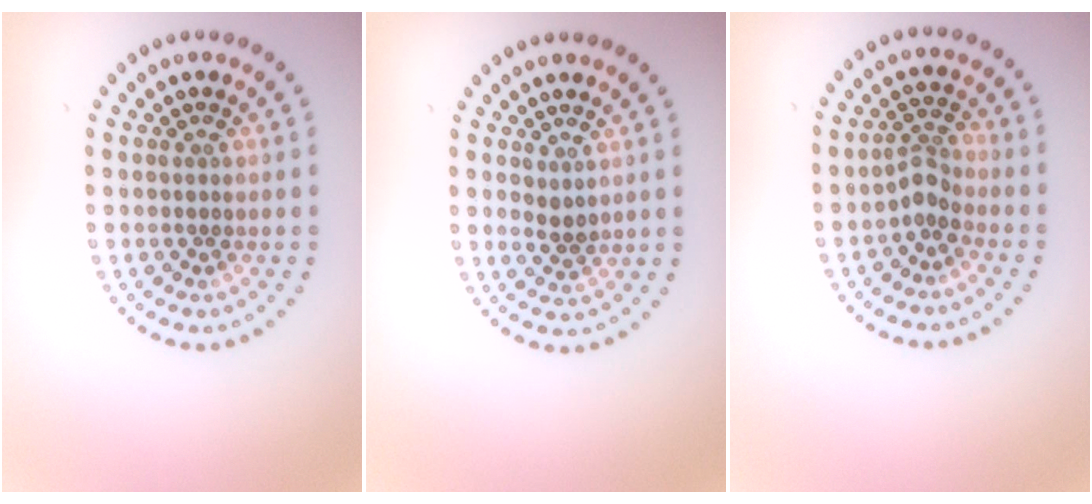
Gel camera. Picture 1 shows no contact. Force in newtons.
{"total": 1.1, "press": 0.9, "slide": 0.7}
{"total": 2.1, "press": 1.4, "slide": 1.5}